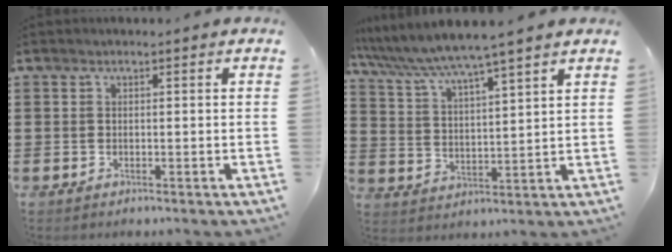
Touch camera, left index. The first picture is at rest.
{"total": 5.5, "force": [5.0, -0.6, 2.3], "torque": [-0.067, -0.032, 0.081]}